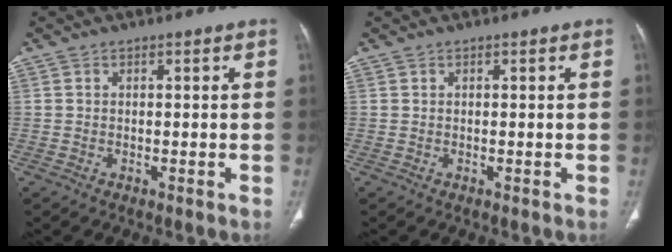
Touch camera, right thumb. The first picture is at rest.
{"total": 0.0}